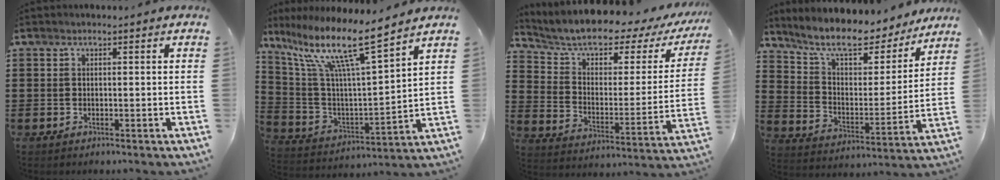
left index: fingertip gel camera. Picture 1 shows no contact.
{"total": 12.9, "force": [8.9, 1.4, 9.3], "torque": [-0.214, -0.054, 0.141]}
{"total": 6.2, "force": [4.9, 2.2, 3.1], "torque": [-0.087, -0.038, 0.080]}
{"total": 9.3, "force": [8.2, 1.8, 4.1], "torque": [-0.109, -0.054, 0.139]}